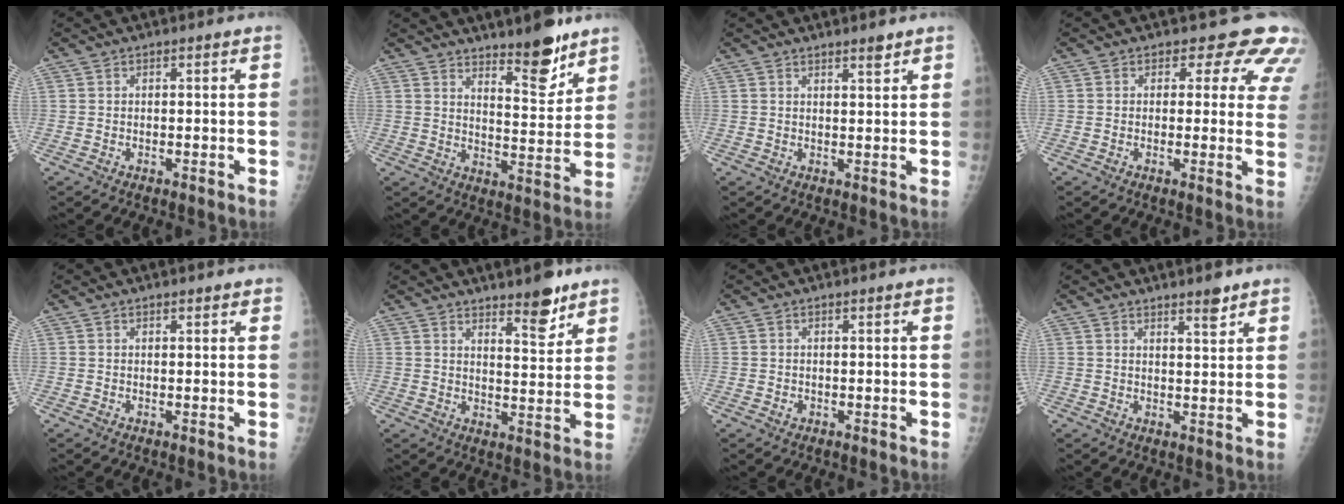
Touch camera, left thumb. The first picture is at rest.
{"total": 9.8, "force": [7.4, 2.8, 5.8], "torque": [-0.065, -0.063, 0.121]}
{"total": 2.0, "force": [1.7, 0.3, 1.1], "torque": [-0.013, -0.013, 0.026]}
{"total": 8.9, "force": [6.7, 4.8, 3.5], "torque": [0.010, -0.027, 0.046]}
{"total": 1.1, "force": [0.9, 0.4, 0.5], "torque": [-0.005, -0.001, 0.009]}
{"total": 6.9, "force": [5.1, 2.0, 4.1], "torque": [-0.041, -0.040, 0.075]}
{"total": 0.5, "force": [-0.1, 0.5, 0.2], "torque": [0.000, 0.000, -0.001]}
{"total": 3.2, "force": [2.5, 0.6, 1.9], "torque": [-0.021, -0.020, 0.038]}